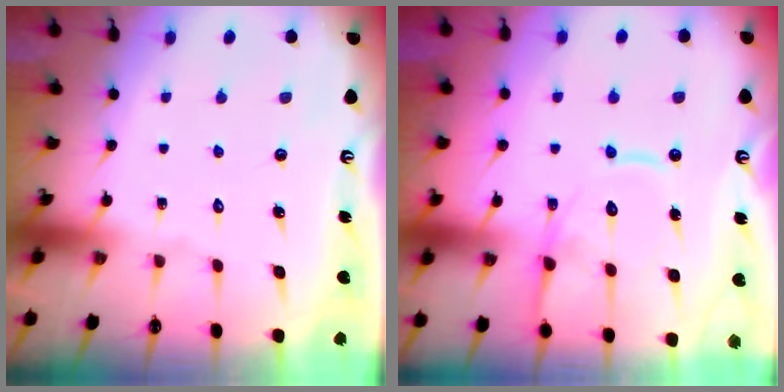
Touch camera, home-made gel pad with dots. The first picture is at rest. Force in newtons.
{"total": 13.5, "press": 13.4, "slide": 1.3}